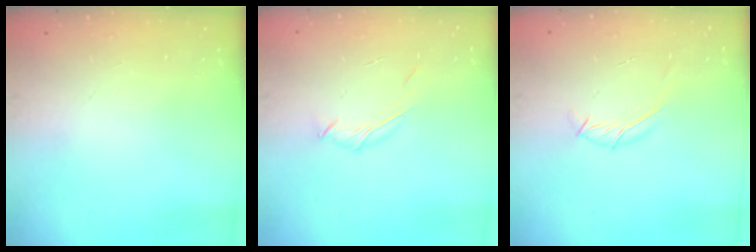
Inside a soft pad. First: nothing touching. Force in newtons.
{"total": 4.7, "press": 4.6, "slide": 0.9}
{"total": 6.4, "press": 6.2, "slide": 1.5}